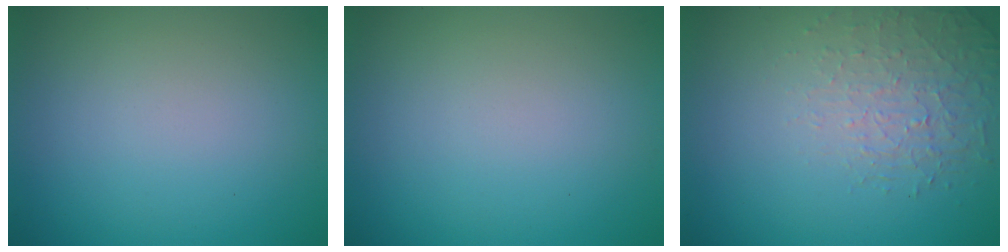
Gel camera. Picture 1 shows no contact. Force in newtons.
{"total": 0.0}
{"total": 1.6, "press": 1.0, "slide": 1.2}